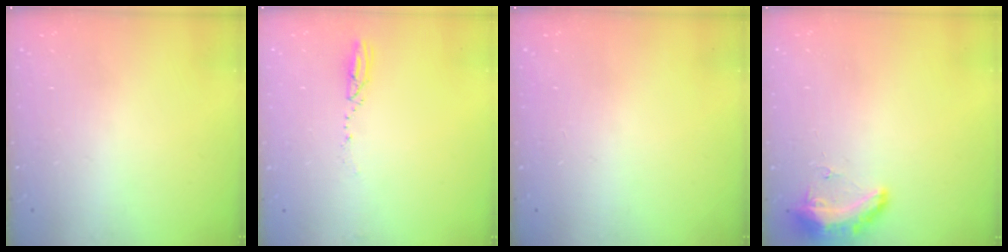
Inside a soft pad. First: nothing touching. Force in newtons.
{"total": 3.4, "press": 3.4, "slide": 0.4}
{"total": 0.0}
{"total": 8.3, "press": 8.2, "slide": 1.2}